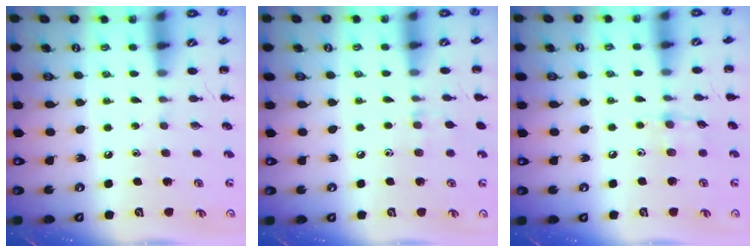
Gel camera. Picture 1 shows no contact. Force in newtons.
{"total": 5.0, "press": 4.6, "slide": 1.9}
{"total": 5.0, "press": 4.9, "slide": 1.2}